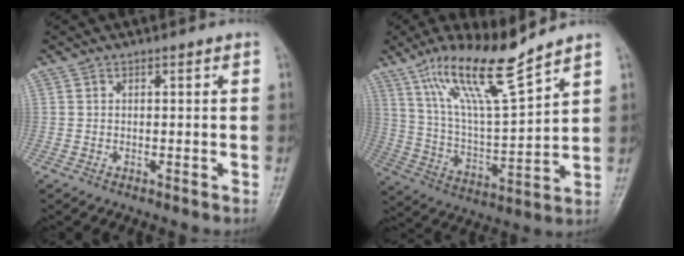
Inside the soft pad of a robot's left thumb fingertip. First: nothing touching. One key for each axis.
{"total": 15.2, "fx": 11.0, "fy": 1.9, "fz": 10.3, "tx": -0.182, "ty": -0.062, "tz": 0.213}